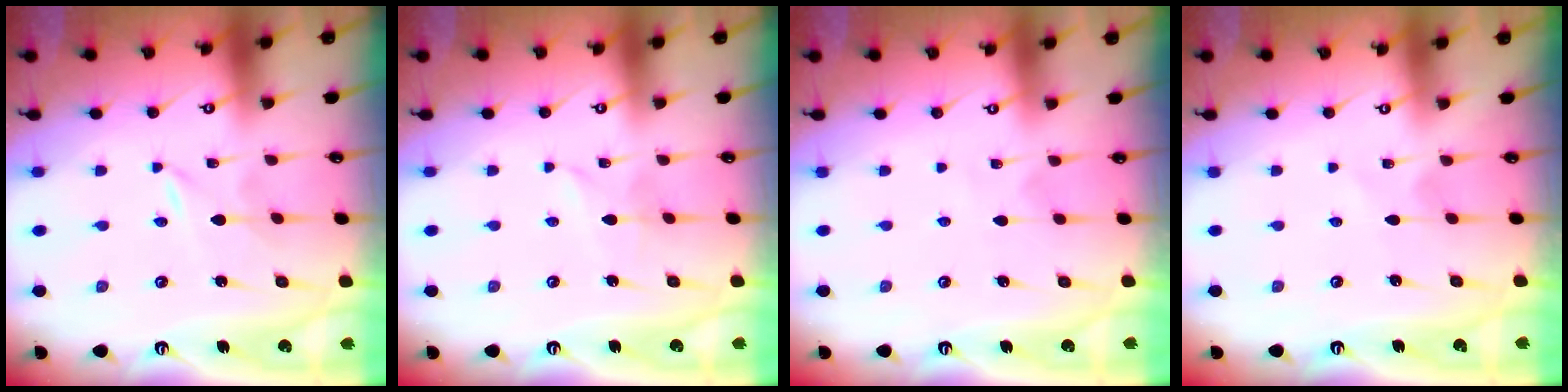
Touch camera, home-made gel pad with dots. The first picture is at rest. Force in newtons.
{"total": 1.6, "press": 1.6, "slide": 0.2}
{"total": 2.2, "press": 2.2, "slide": 0.2}
{"total": 1.6, "press": 1.6, "slide": 0.2}